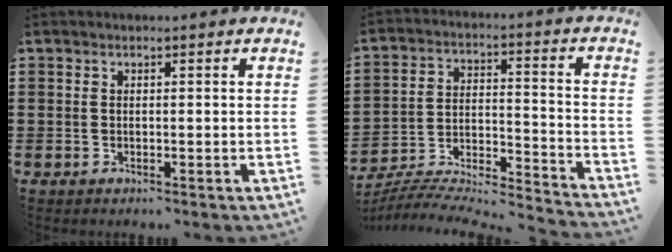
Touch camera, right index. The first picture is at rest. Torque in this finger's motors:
{"motor_torque": [0.68, 0.77, -0.97, -0.02]}